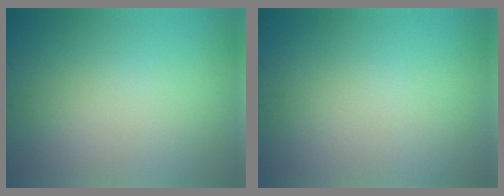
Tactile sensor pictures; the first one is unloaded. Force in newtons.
{"total": 0.0}